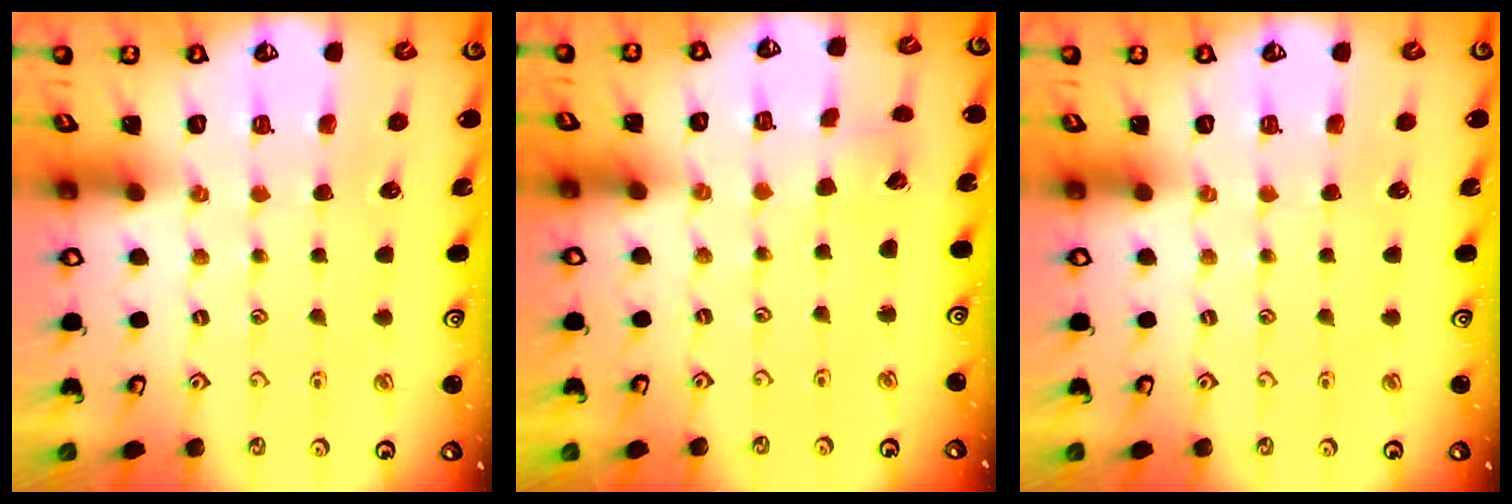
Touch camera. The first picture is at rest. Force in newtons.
{"total": 2.4, "press": 2.4, "slide": 0.2}
{"total": 0.0}